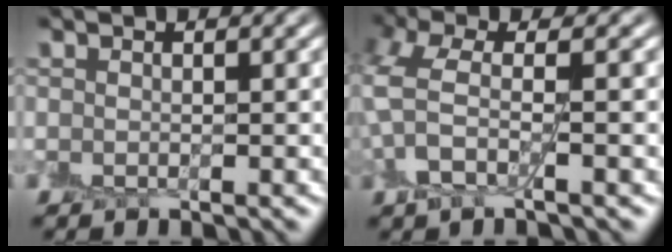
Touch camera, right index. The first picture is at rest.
{"total": 4.2, "force": [0.1, 1.9, 3.7], "torque": [-0.083, 0.004, -0.004]}